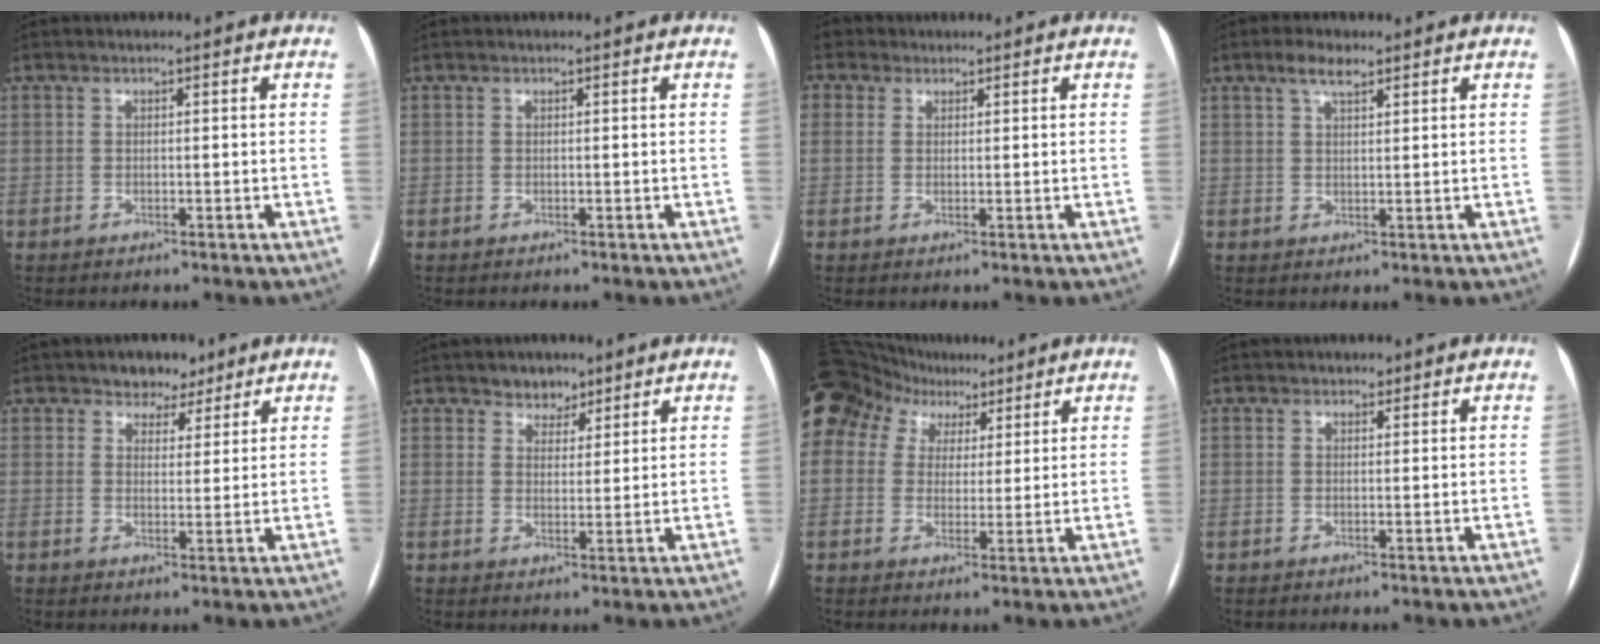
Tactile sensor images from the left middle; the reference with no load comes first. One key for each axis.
{"total": 0.0}
{"total": 4.9, "fx": 2.4, "fy": 4.0, "fz": 1.4, "tx": -0.044, "ty": 0.027, "tz": 0.048}
{"total": 3.5, "fx": 2.4, "fy": 1.0, "fz": 2.3, "tx": -0.048, "ty": 0.011, "tz": 0.045}
{"total": 4.4, "fx": 3.3, "fy": 2.8, "fz": 1.1, "tx": -0.006, "ty": 0.003, "tz": 0.050}
{"total": 3.6, "fx": 2.7, "fy": 2.2, "fz": 0.6, "tx": -0.001, "ty": 0.001, "tz": 0.041}
{"total": 25.0, "fx": 14.1, "fy": 18.1, "fz": 9.8, "tx": -0.311, "ty": 0.101, "tz": 0.260}
{"total": 0.8, "fx": 0.6, "fy": 0.5, "fz": 0.1, "tx": 0.000, "ty": 0.000, "tz": 0.006}